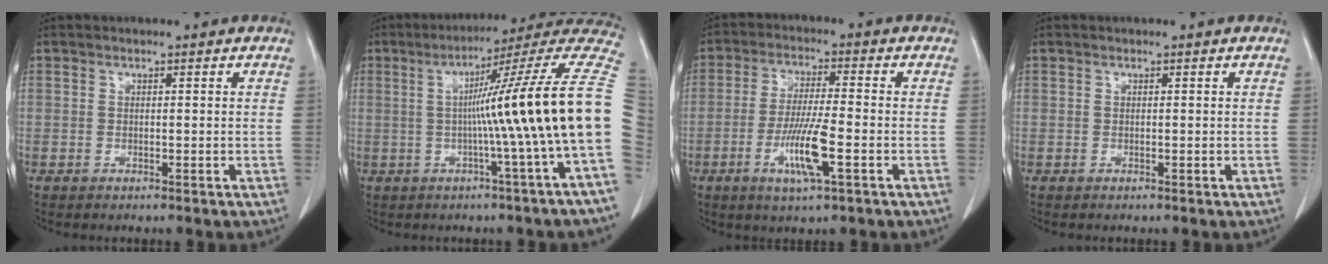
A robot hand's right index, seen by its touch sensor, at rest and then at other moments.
{"total": 18.5, "force": [-0.6, -2.8, 18.2], "torque": [-0.207, 0.022, -0.021]}
{"total": 8.4, "force": [-3.0, 0.4, 7.8], "torque": [-0.152, -0.012, -0.057]}
{"total": 0.0}